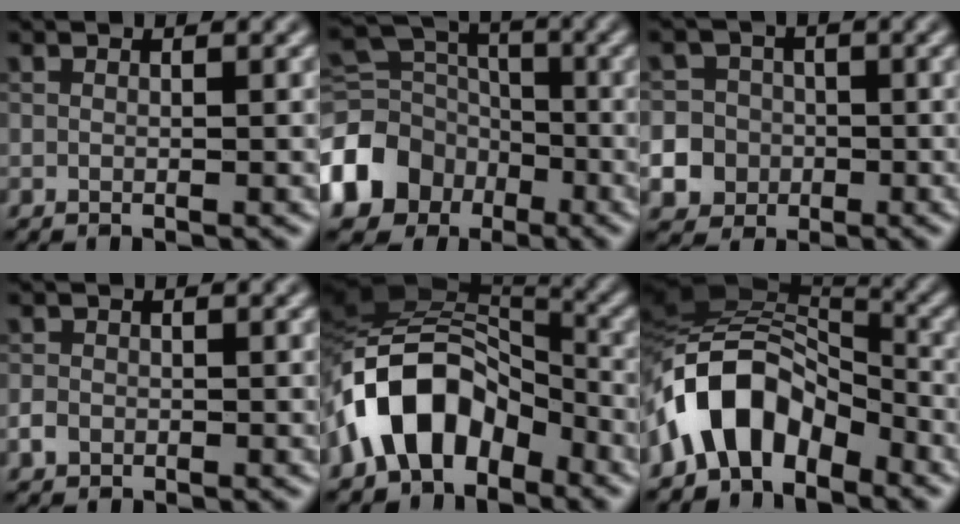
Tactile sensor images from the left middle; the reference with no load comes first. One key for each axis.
{"total": 10.5, "fx": -5.4, "fy": 8.2, "fz": 3.9, "tx": -0.109, "ty": -0.014, "tz": -0.108}
{"total": 13.7, "fx": -4.9, "fy": 12.5, "fz": 2.8, "tx": -0.087, "ty": -0.027, "tz": -0.116}
{"total": 1.3, "fx": -0.5, "fy": 1.0, "fz": 0.5, "tx": -0.005, "ty": 0.000, "tz": -0.013}
{"total": 10.2, "fx": -4.5, "fy": 6.3, "fz": 6.6, "tx": -0.110, "ty": 0.022, "tz": -0.095}
{"total": 9.4, "fx": -4.4, "fy": 5.5, "fz": 6.1, "tx": -0.100, "ty": 0.019, "tz": -0.092}